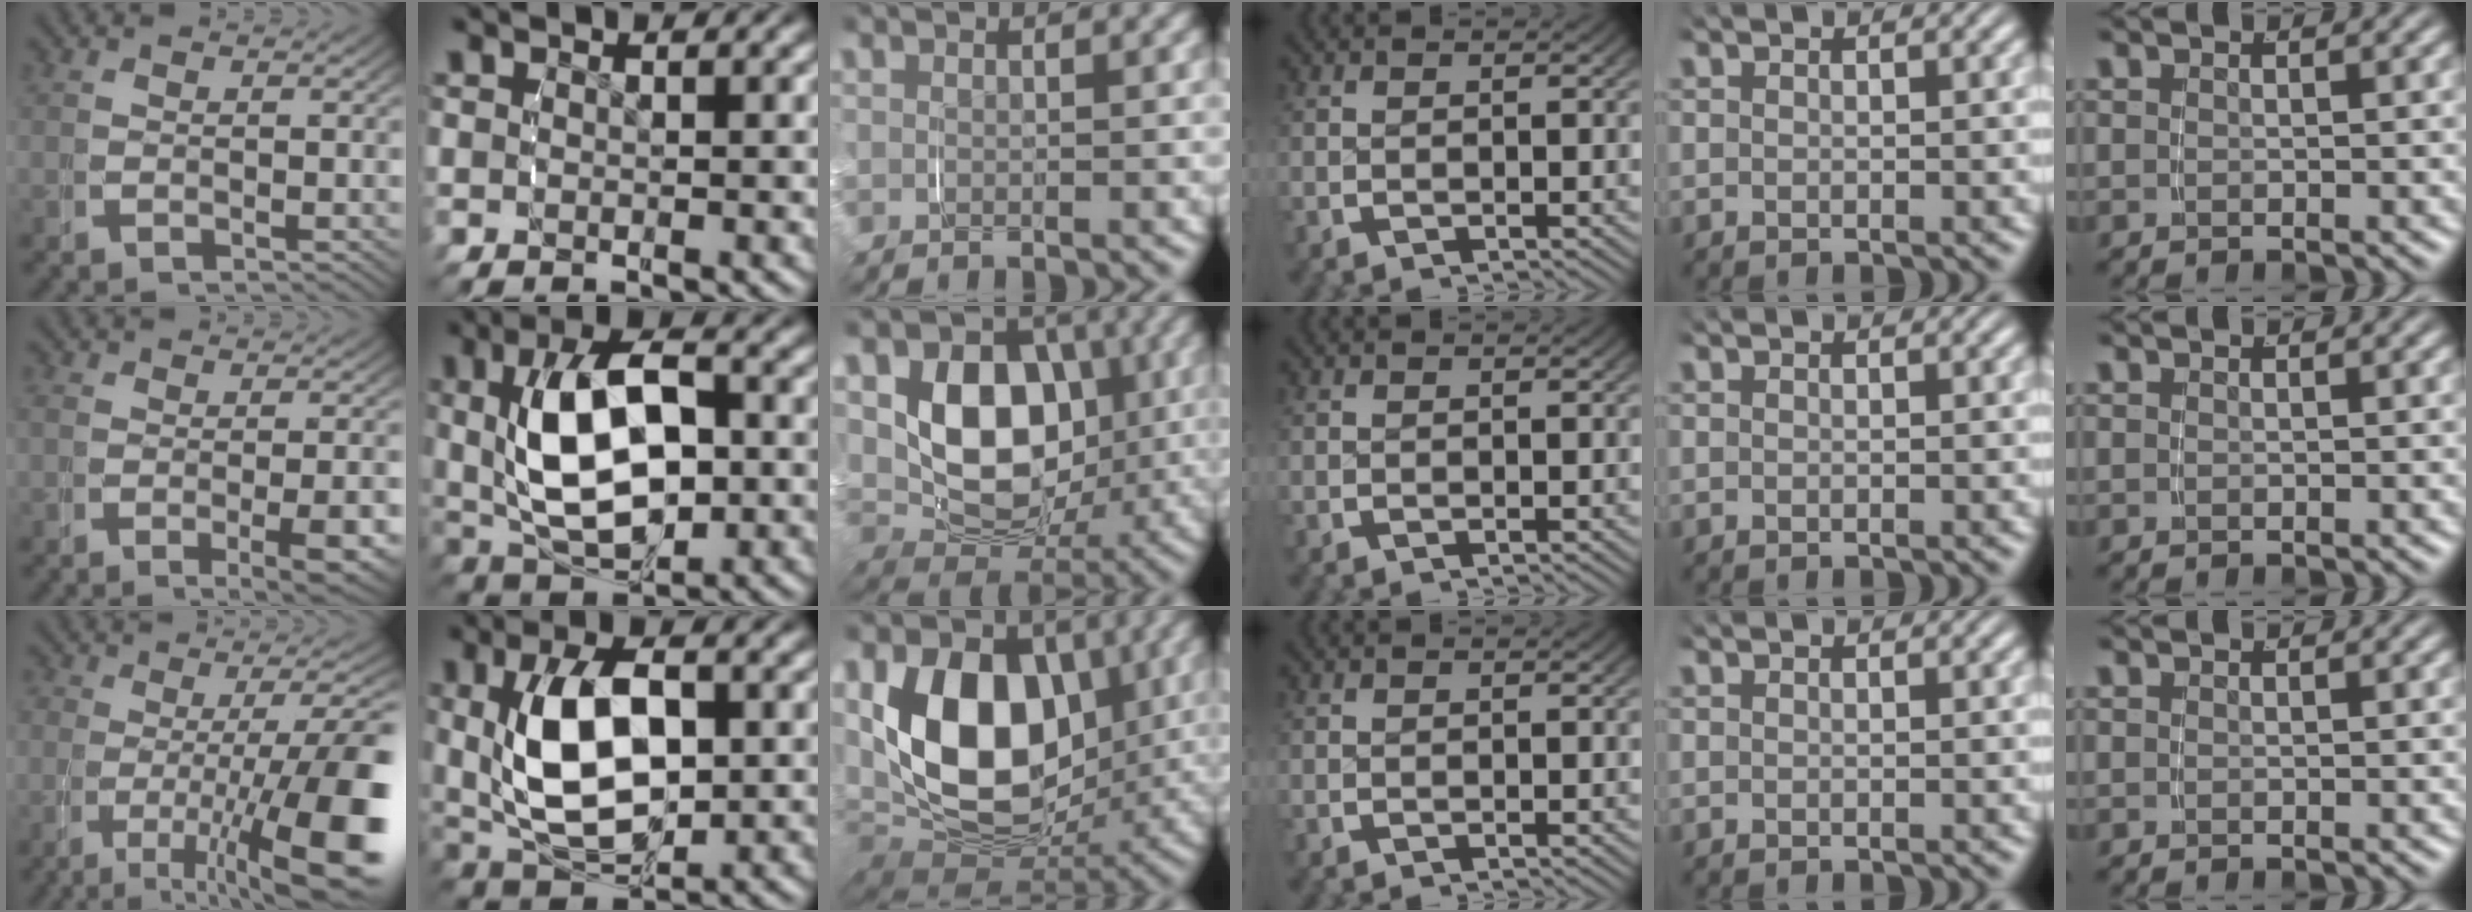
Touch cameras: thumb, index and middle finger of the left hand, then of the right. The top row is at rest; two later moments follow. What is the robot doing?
{"motion": "grasp_and_lifting", "object": "pencil case"}